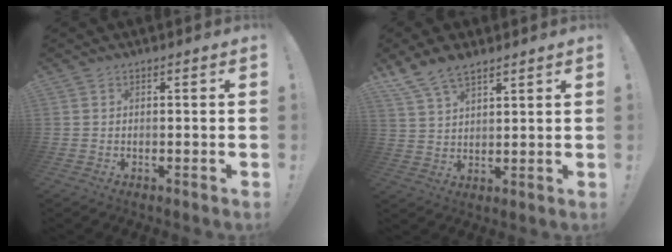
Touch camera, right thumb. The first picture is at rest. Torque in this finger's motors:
{"motor_torque": [-0.15, 2.54, 0.85, 0.85, 0.37]}